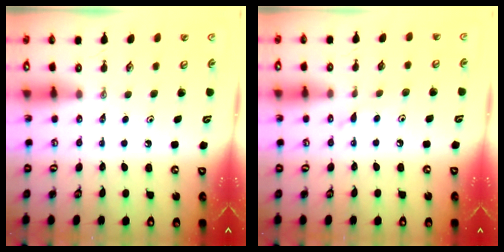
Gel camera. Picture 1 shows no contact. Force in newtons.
{"total": 5.8, "press": 5.8, "slide": 0.2}